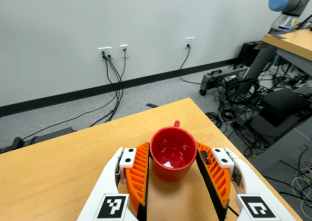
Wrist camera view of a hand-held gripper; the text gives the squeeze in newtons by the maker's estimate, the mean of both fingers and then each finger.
{"total": 2.6, "left": 0.8, "right": 4.3}